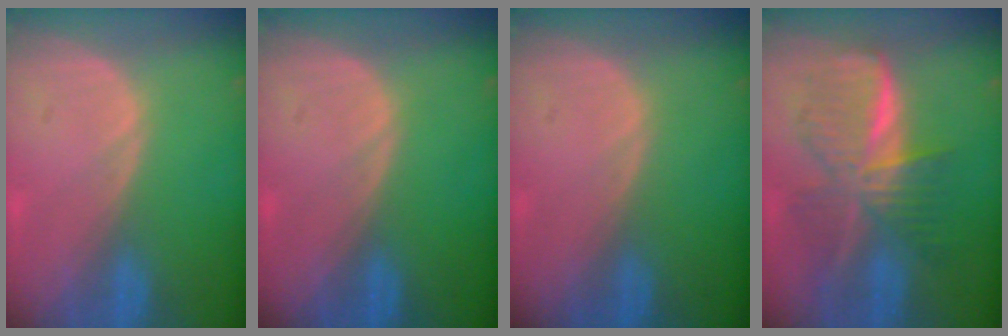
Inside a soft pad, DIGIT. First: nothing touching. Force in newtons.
{"total": 0.0}
{"total": 0.0}
{"total": 9.4, "press": 9.4, "slide": 0.7}